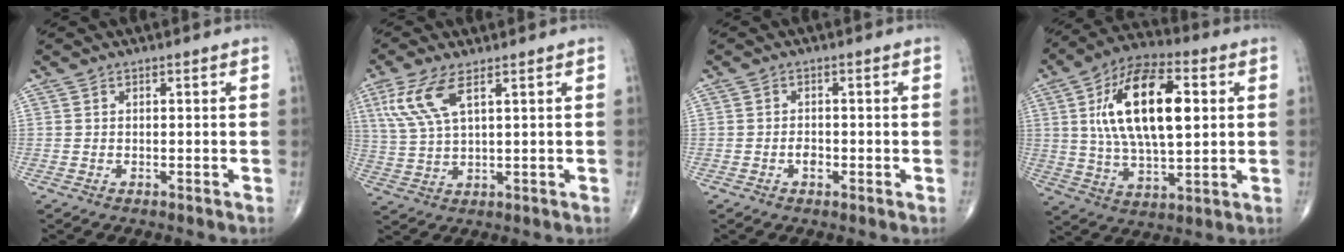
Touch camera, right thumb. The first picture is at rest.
{"total": 9.1, "force": [4.0, 3.5, 7.4], "torque": [-0.177, -0.002, 0.086]}
{"total": 1.9, "force": [-0.7, 1.2, 1.3], "torque": [-0.016, 0.004, -0.013]}
{"total": 20.3, "force": [4.1, 9.4, 17.5], "torque": [-0.294, 0.003, 0.069]}